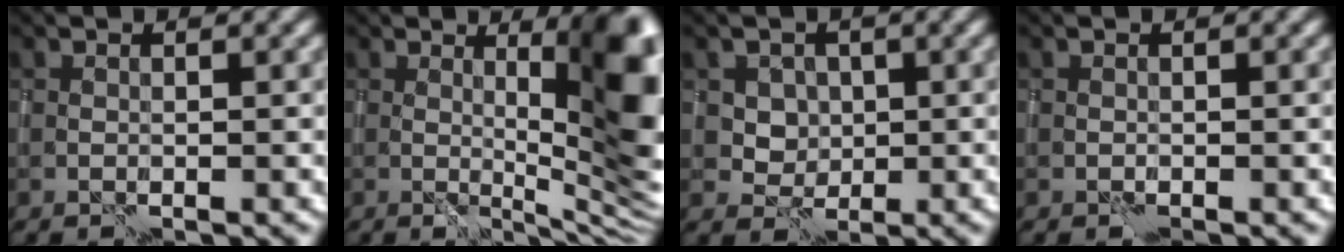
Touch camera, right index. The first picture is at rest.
{"total": 12.3, "force": [1.5, 3.9, 11.5], "torque": [-0.108, 0.009, 0.025]}
{"total": 2.7, "force": [1.2, 2.3, 0.4], "torque": [-0.014, -0.009, 0.040]}
{"total": 0.0}